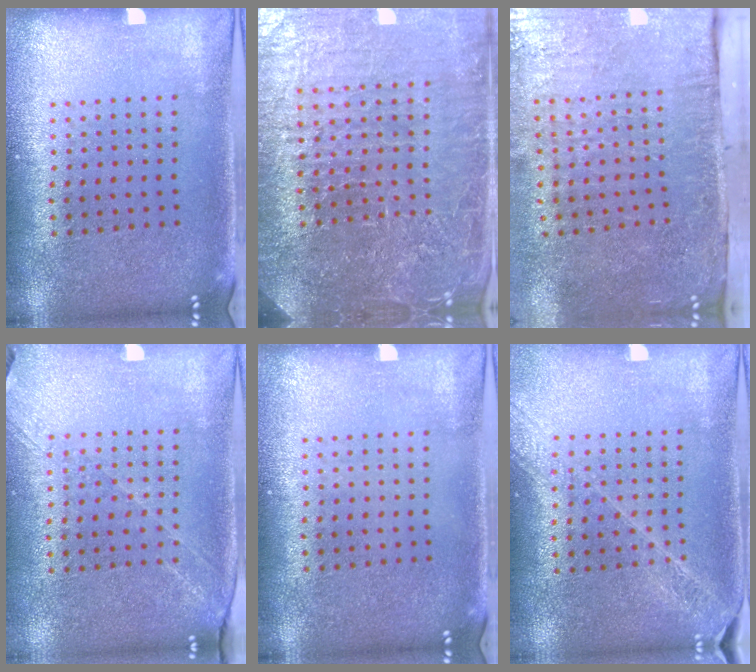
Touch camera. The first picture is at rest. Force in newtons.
{"total": 5.9, "press": 5.3, "slide": 2.6}
{"total": 4.8, "press": 3.8, "slide": 2.9}
{"total": 1.3, "press": 1.2, "slide": 0.4}
{"total": 0.0}
{"total": 1.6, "press": 1.5, "slide": 0.6}